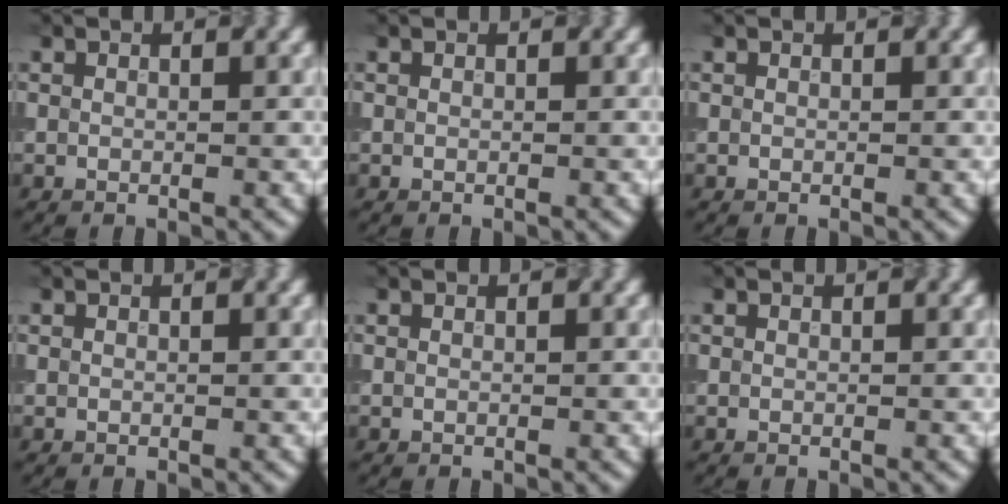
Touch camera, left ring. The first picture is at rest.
{"total": 0.0}
{"total": 0.0}
{"total": 0.0}
{"total": 0.0}
{"total": 0.0}